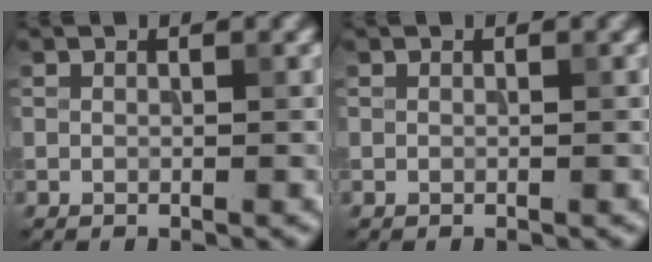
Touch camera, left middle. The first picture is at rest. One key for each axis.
{"total": 0.0}